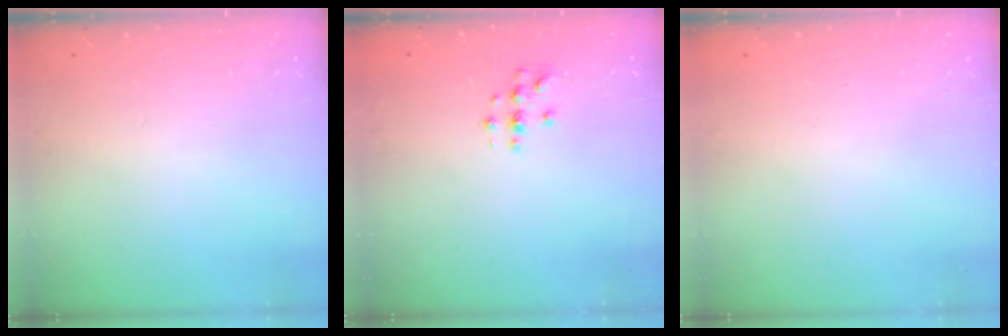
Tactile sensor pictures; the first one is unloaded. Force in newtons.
{"total": 3.2, "press": 3.2, "slide": 0.3}
{"total": 0.0}